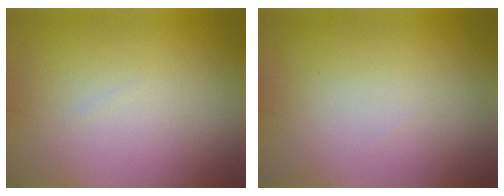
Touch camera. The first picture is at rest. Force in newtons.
{"total": 0.0}